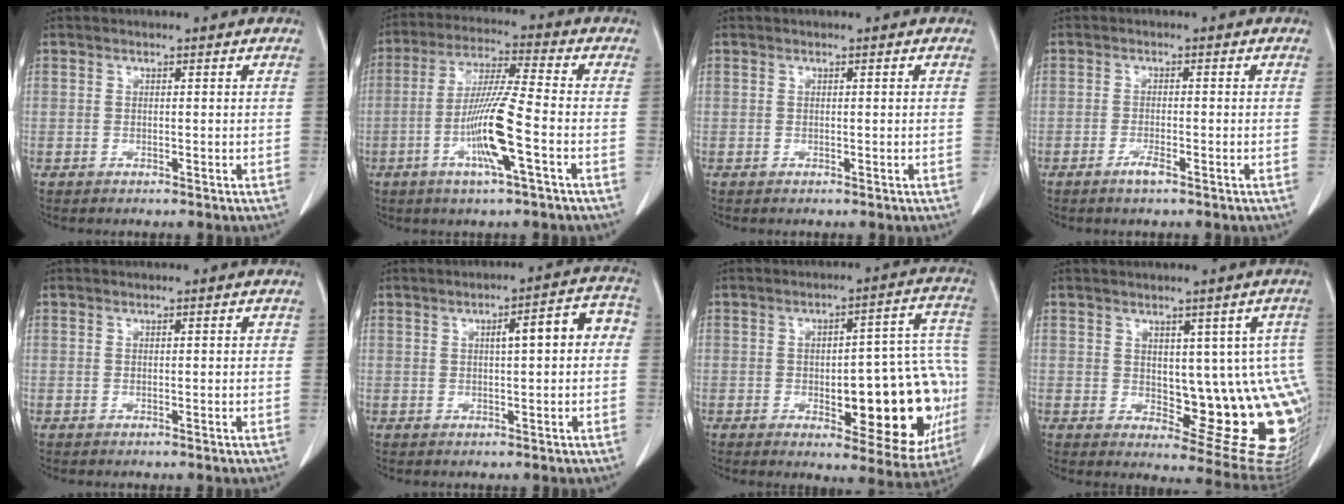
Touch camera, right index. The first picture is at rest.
{"total": 11.0, "force": [-3.5, -0.1, 10.4], "torque": [-0.206, -0.008, -0.068]}
{"total": 0.0}
{"total": 2.1, "force": [-1.4, 0.2, 1.5], "torque": [-0.031, -0.002, -0.027]}
{"total": 0.6, "force": [0.1, 0.2, 0.6], "torque": [-0.010, 0.002, 0.002]}
{"total": 6.8, "force": [0.8, 1.3, 6.6], "torque": [-0.087, 0.029, 0.007]}
{"total": 20.3, "force": [-3.9, 6.7, 18.8], "torque": [-0.157, 0.039, -0.025]}
{"total": 13.6, "force": [-0.2, 5.8, 12.4], "torque": [-0.108, 0.005, 0.015]}